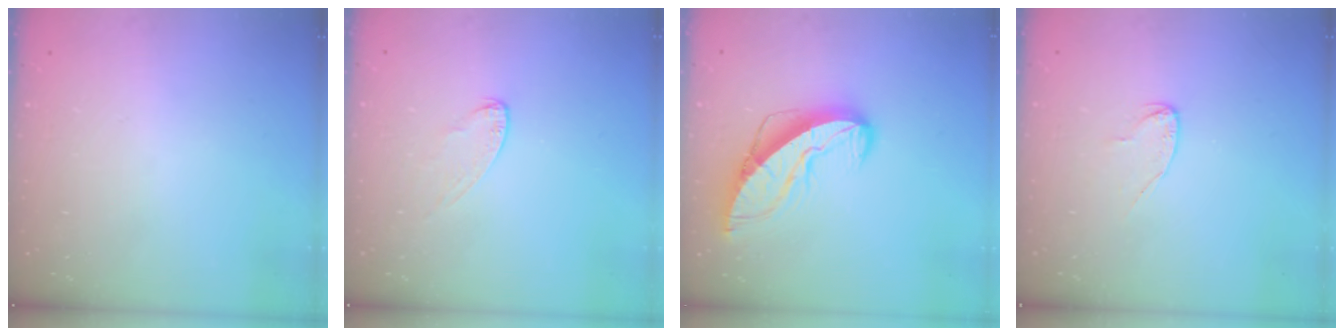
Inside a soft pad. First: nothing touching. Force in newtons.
{"total": 4.7, "press": 4.7, "slide": 0.5}
{"total": 9.6, "press": 9.6, "slide": 0.8}
{"total": 4.7, "press": 4.7, "slide": 0.4}